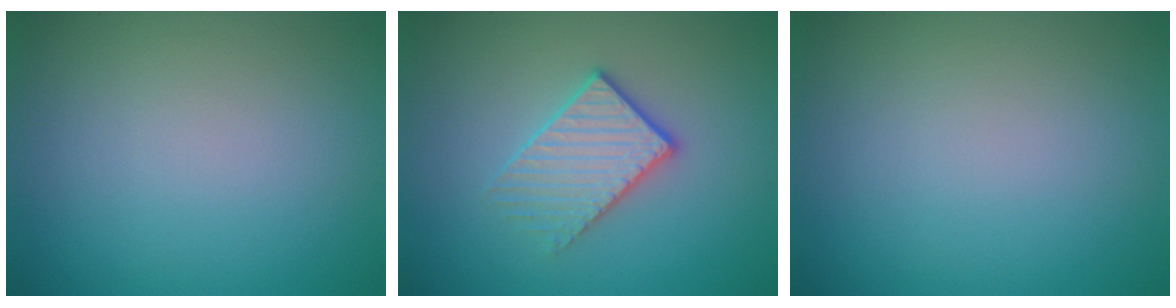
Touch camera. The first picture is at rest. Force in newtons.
{"total": 3.1, "press": 2.8, "slide": 1.4}
{"total": 0.0}